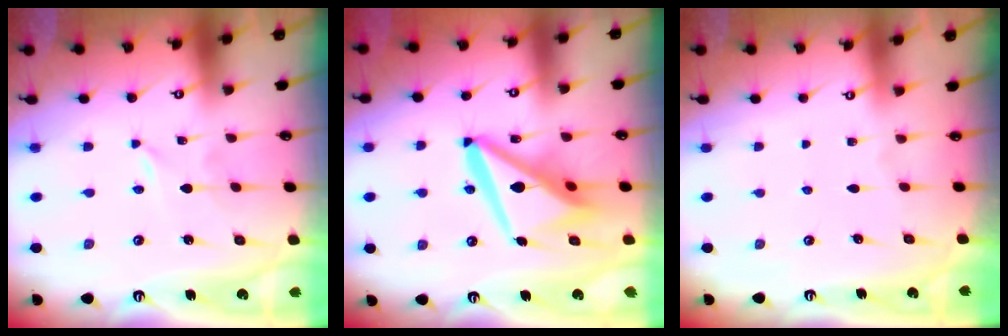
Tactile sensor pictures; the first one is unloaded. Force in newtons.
{"total": 15.0, "press": 14.8, "slide": 2.0}
{"total": 0.0}